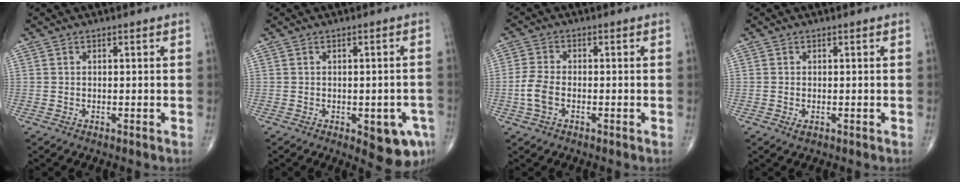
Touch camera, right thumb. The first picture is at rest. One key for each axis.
{"total": 7.9, "fx": -3.0, "fy": 3.1, "fz": 6.6, "tx": -0.059, "ty": 0.004, "tz": -0.027}
{"total": 4.7, "fx": -1.3, "fy": 2.7, "fz": 3.6, "tx": -0.086, "ty": 0.010, "tz": -0.029}
{"total": 0.8, "fx": -0.2, "fy": 0.4, "fz": 0.7, "tx": -0.011, "ty": -0.003, "tz": -0.002}